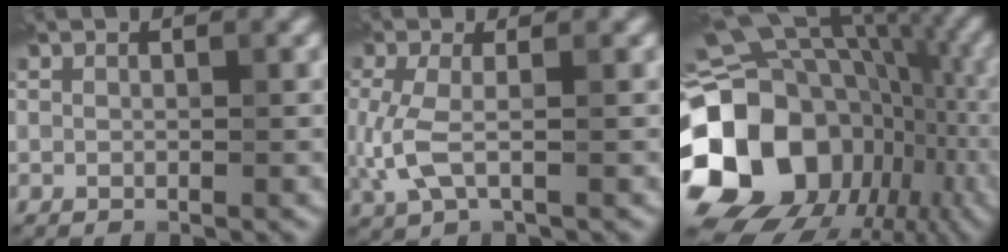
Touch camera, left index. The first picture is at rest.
{"total": 3.3, "force": [-0.2, 1.4, 3.0], "torque": [-0.081, -0.005, -0.007]}
{"total": 19.1, "force": [-3.4, 15.3, 10.8], "torque": [-0.209, 0.006, -0.050]}